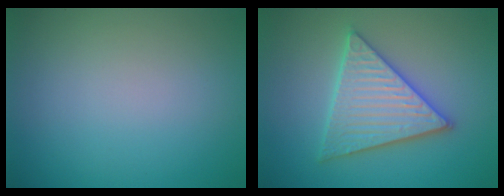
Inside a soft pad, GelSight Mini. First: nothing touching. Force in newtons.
{"total": 5.7, "press": 5.6, "slide": 0.6}